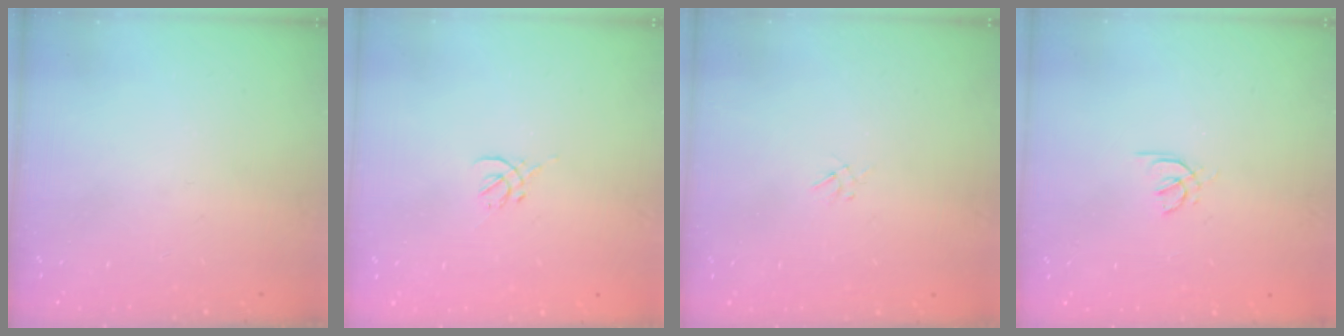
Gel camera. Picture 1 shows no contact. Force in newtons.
{"total": 0.0}
{"total": 1.0, "press": 0.9, "slide": 0.4}
{"total": 1.2, "press": 1.2, "slide": 0.4}